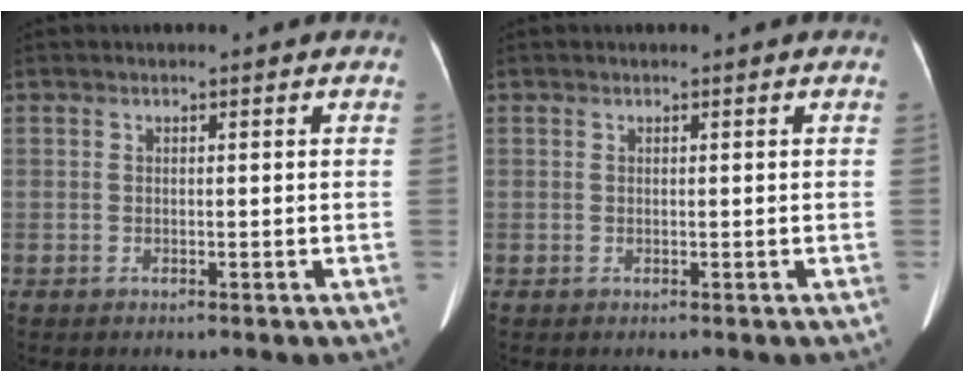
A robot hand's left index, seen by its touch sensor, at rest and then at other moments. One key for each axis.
{"total": 0.0}